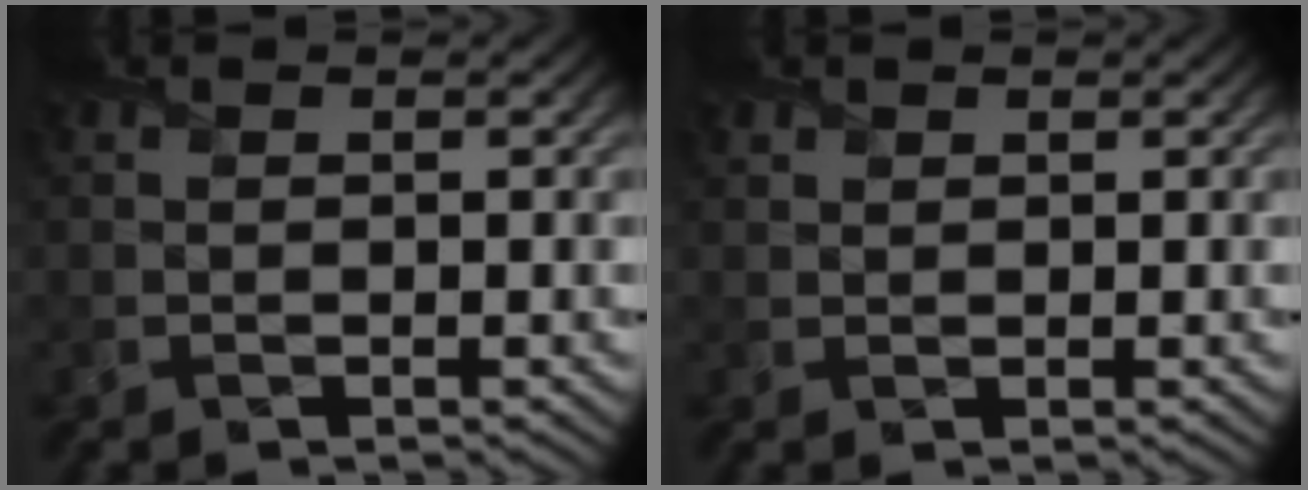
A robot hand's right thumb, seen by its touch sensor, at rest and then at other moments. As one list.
[{"total": 1.0, "force": [0.8, 0.6, 0.1], "torque": [-0.003, -0.002, 0.016]}]